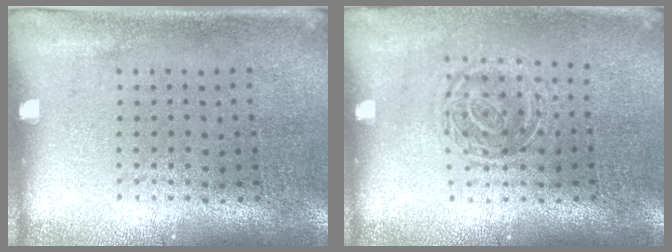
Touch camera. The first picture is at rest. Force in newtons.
{"total": 1.3, "press": 1.1, "slide": 0.7}